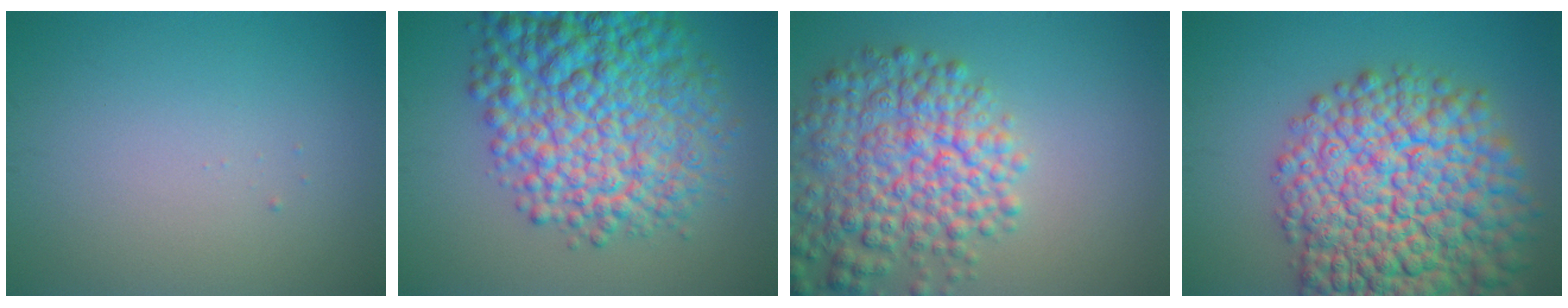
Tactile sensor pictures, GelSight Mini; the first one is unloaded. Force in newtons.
{"total": 12.2, "press": 12.2, "slide": 0.3}
{"total": 8.2, "press": 8.2, "slide": 0.4}
{"total": 16.3, "press": 16.3, "slide": 0.7}